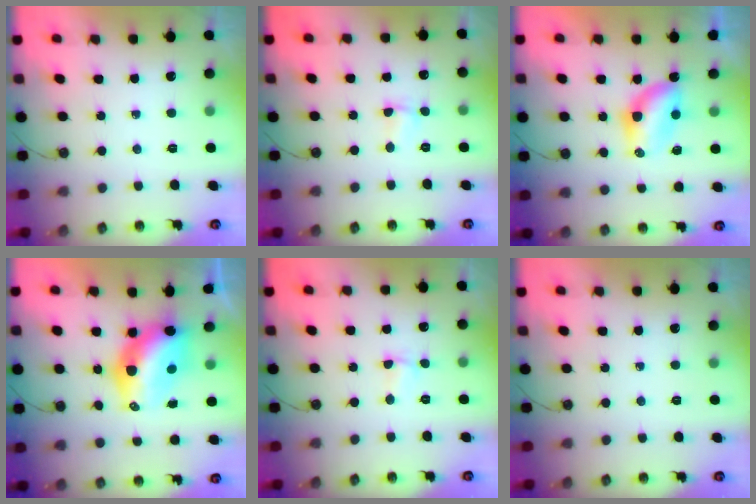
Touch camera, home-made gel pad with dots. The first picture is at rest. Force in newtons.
{"total": 2.0, "press": 1.9, "slide": 0.6}
{"total": 8.2, "press": 7.4, "slide": 3.6}
{"total": 12.2, "press": 11.5, "slide": 4.2}
{"total": 2.2, "press": 2.1, "slide": 0.5}
{"total": 0.0}